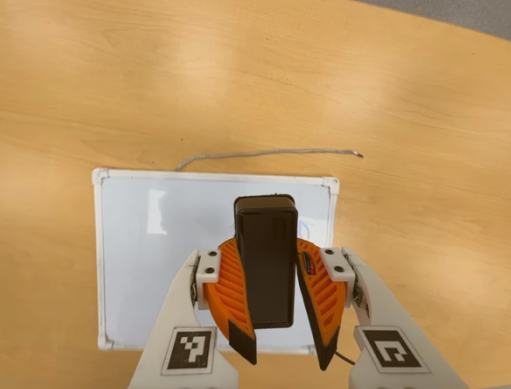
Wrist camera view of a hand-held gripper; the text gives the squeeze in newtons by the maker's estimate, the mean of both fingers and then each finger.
{"total": 12.6, "left": 11.4, "right": 13.9}